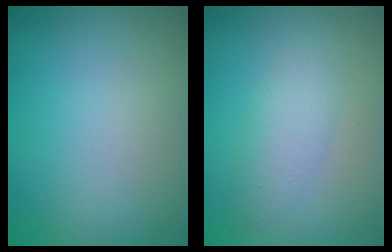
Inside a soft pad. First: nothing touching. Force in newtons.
{"total": 2.5, "press": 2.5, "slide": 0.1}